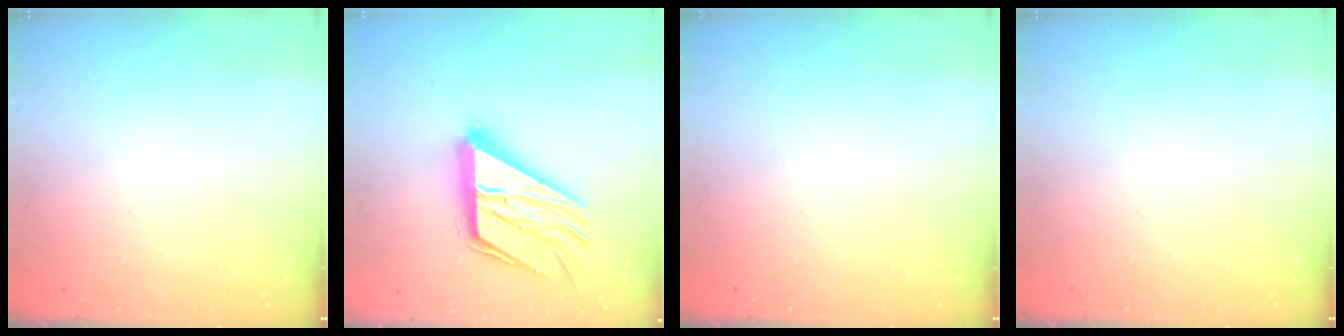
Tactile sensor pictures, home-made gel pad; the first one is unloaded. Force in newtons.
{"total": 23.5, "press": 23.3, "slide": 2.3}
{"total": 0.0}
{"total": 0.0}